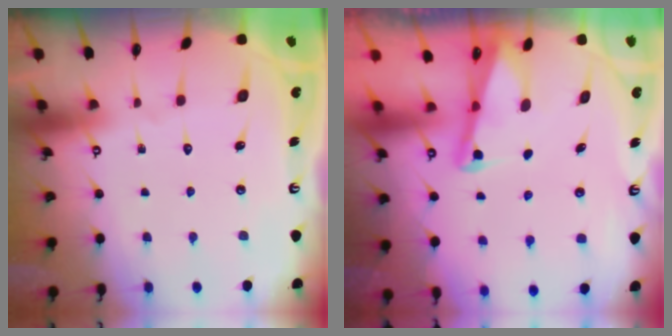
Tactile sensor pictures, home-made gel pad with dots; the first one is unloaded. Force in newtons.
{"total": 2.1, "press": 2.1, "slide": 0.4}